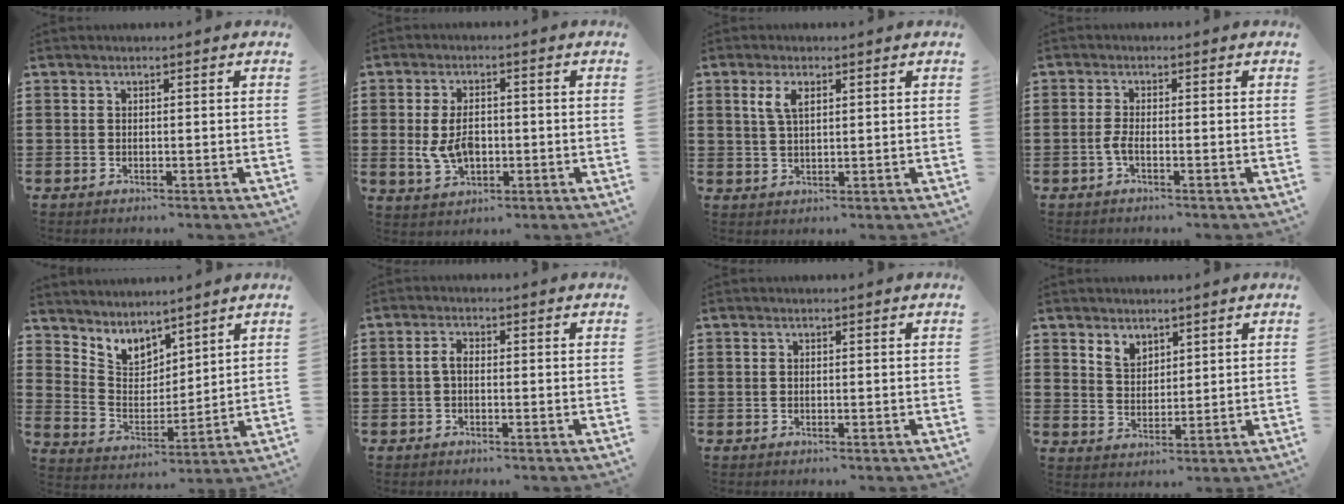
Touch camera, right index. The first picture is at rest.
{"total": 5.8, "force": [-0.5, 3.4, 4.7], "torque": [-0.109, 0.001, -0.014]}
{"total": 3.5, "force": [1.4, 1.5, 2.8], "torque": [-0.061, 0.007, 0.024]}
{"total": 1.9, "force": [-0.9, 0.3, 1.7], "torque": [-0.047, -0.006, -0.021]}
{"total": 4.7, "force": [4.3, 2.0, 0.2], "torque": [-0.031, -0.029, 0.077]}
{"total": 1.9, "force": [-0.4, 0.9, 1.6], "torque": [-0.040, 0.000, -0.010]}
{"total": 0.0}
{"total": 3.4, "force": [2.7, 2.0, 0.6], "torque": [-0.021, 0.003, 0.053]}